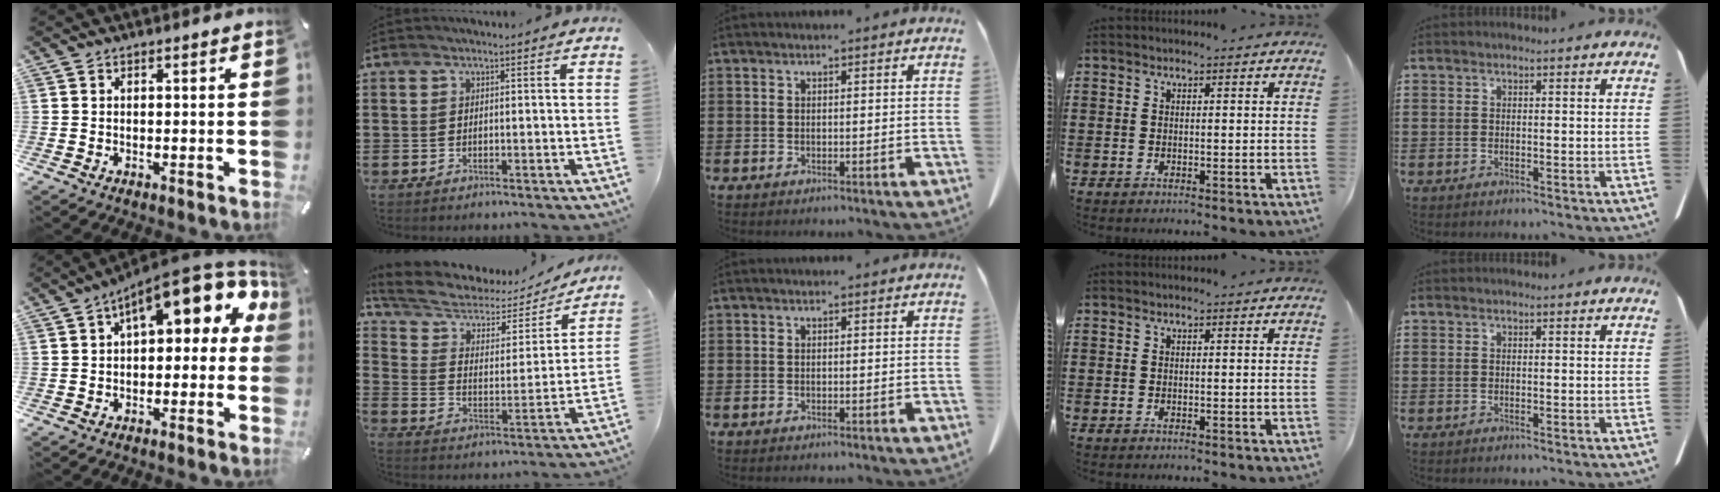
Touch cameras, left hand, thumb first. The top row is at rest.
{"thumb": {"total": 13.7, "force": [6.3, 5.8, 10.7], "torque": [-0.154, -0.036, 0.105]}, "index": {"total": 6.3, "force": [4.6, 3.1, 3.1], "torque": [-0.085, -0.021, 0.077]}}